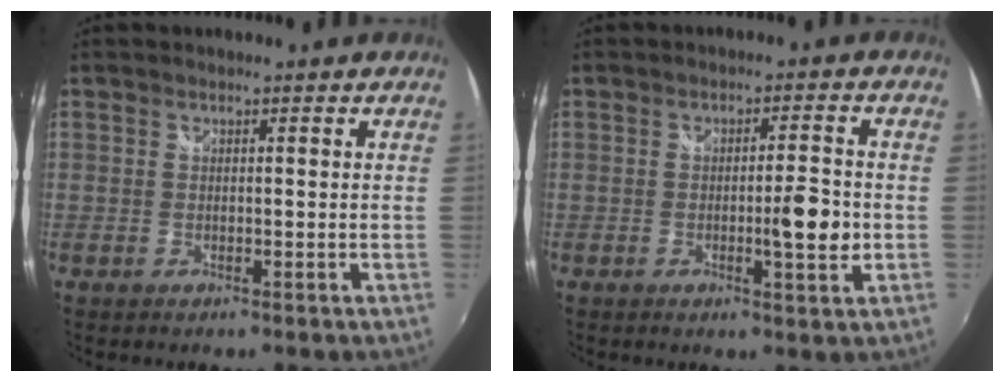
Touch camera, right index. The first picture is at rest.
{"total": 5.5, "force": [-0.9, 0.8, 5.4], "torque": [-0.083, -0.001, -0.010]}